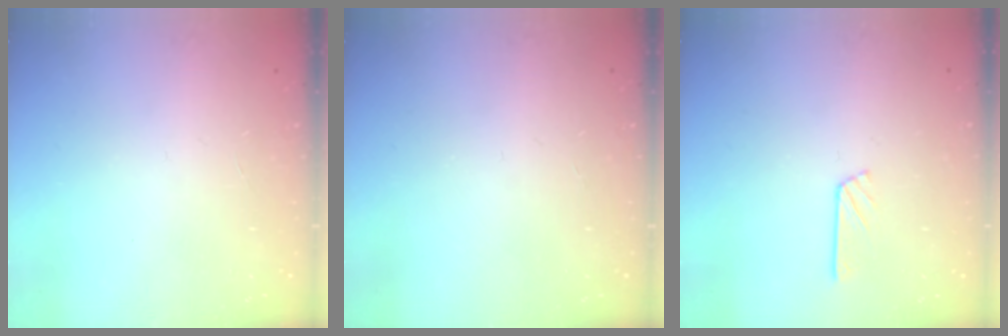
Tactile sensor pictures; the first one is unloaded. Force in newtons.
{"total": 0.0}
{"total": 3.0, "press": 3.0, "slide": 0.3}